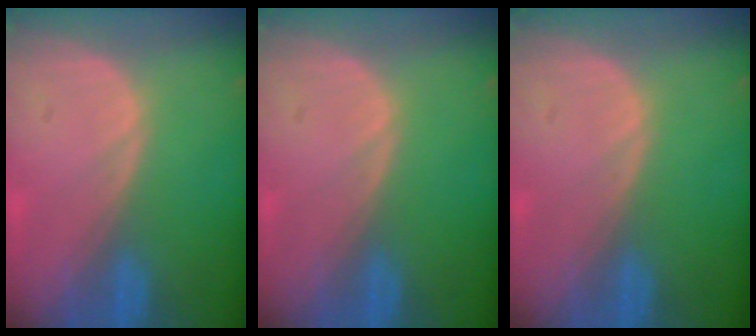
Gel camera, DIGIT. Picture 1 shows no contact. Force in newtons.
{"total": 0.0}
{"total": 0.0}